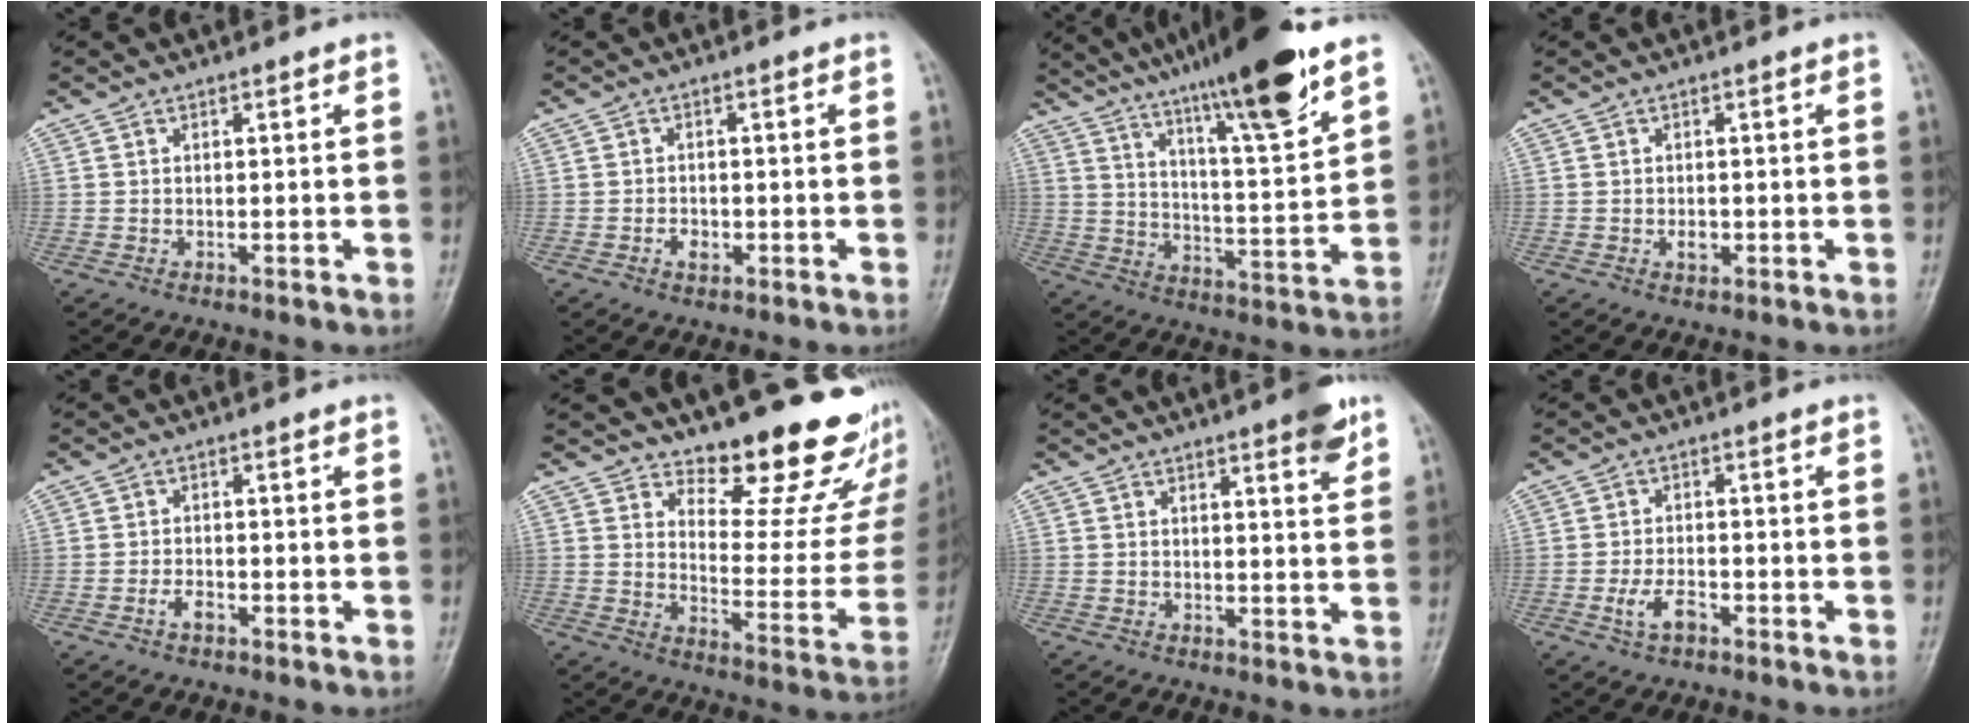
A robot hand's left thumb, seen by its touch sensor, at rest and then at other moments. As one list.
[{"total": 2.0, "force": [-0.8, 1.5, 1.2], "torque": [-0.015, 0.003, -0.013]}, {"total": 19.6, "force": [13.6, 1.6, 13.9], "torque": [-0.200, -0.061, 0.219]}, {"total": 1.6, "force": [-0.3, 1.1, 1.1], "torque": [-0.012, 0.000, -0.004]}, {"total": 2.2, "force": [-1.1, 1.2, 1.4], "torque": [-0.027, 0.006, -0.023]}, {"total": 18.4, "force": [15.1, 6.3, 8.4], "torque": [-0.050, -0.143, 0.192]}, {"total": 5.5, "force": [3.5, 1.0, 4.1], "torque": [-0.045, -0.018, 0.042]}, {"total": 4.0, "force": [-1.9, 2.1, 2.9], "torque": [-0.059, 0.010, -0.034]}]